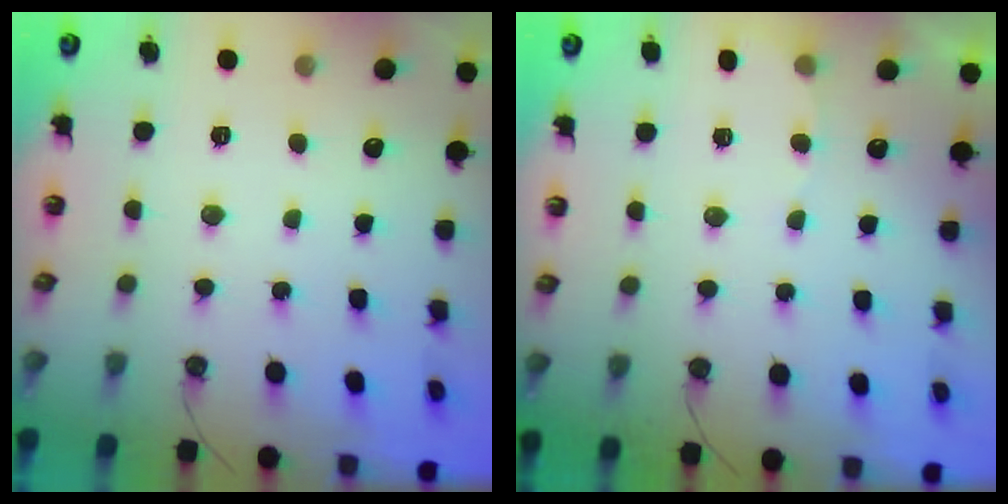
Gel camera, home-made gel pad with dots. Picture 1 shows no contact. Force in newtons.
{"total": 3.9, "press": 3.6, "slide": 1.4}